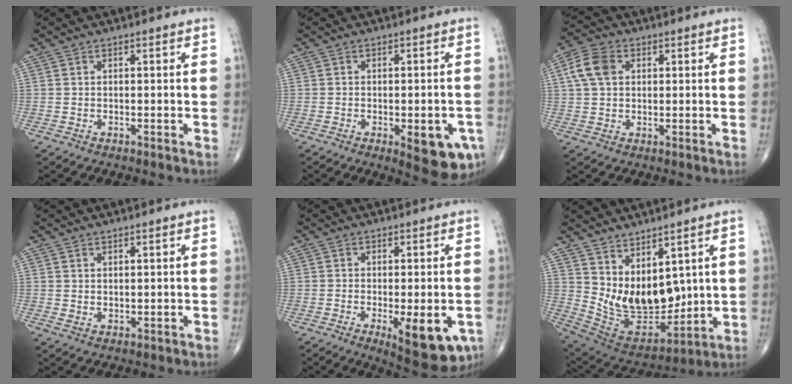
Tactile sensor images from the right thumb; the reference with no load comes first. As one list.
[{"total": 9.5, "force": [-3.5, 3.4, 8.2], "torque": [-0.077, 0.000, -0.034]}, {"total": 6.9, "force": [1.8, 4.8, 4.6], "torque": [-0.092, 0.012, 0.031]}, {"total": 1.6, "force": [1.0, 0.9, 0.9], "torque": [-0.009, -0.011, 0.023]}, {"total": 11.6, "force": [-4.0, 4.2, 10.1], "torque": [-0.120, -0.011, -0.044]}, {"total": 15.1, "force": [3.9, 8.5, 11.9], "torque": [-0.167, -0.039, 0.104]}]